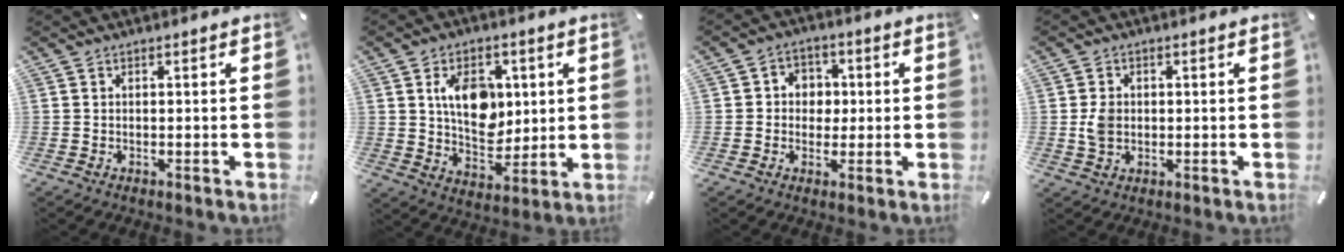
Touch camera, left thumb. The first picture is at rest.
{"total": 11.9, "force": [3.3, 8.8, 7.3], "torque": [-0.101, 0.000, 0.061]}
{"total": 5.4, "force": [-0.5, 5.2, 1.6], "torque": [-0.026, 0.014, -0.012]}
{"total": 4.3, "force": [0.1, 3.5, 2.5], "torque": [-0.044, 0.003, -0.001]}